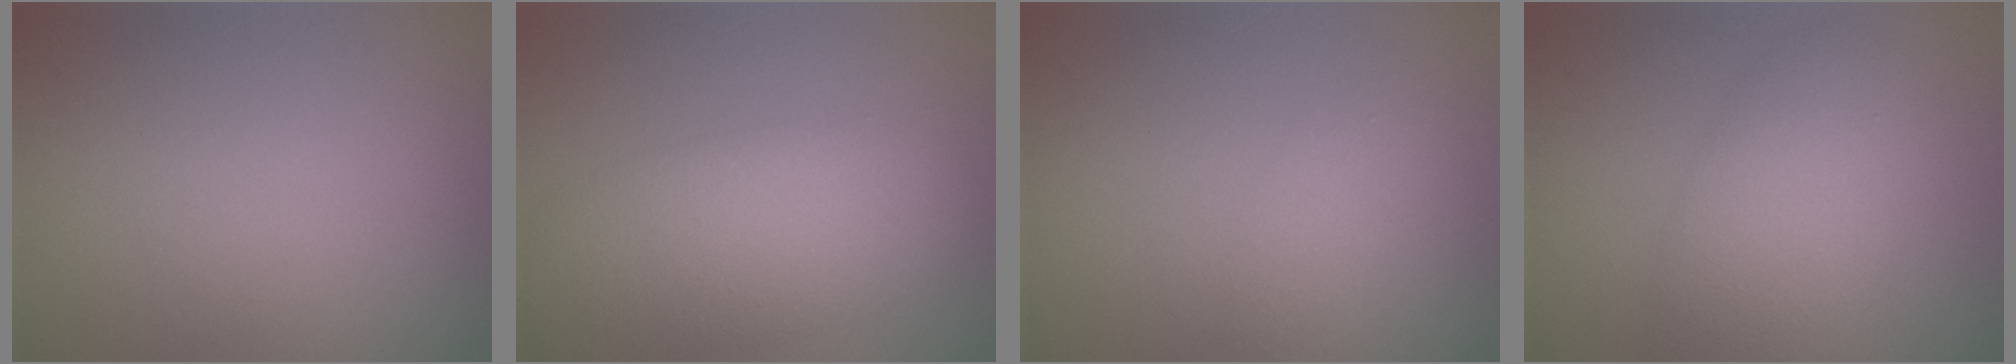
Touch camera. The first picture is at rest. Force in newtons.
{"total": 7.2, "press": 7.2, "slide": 0.1}
{"total": 1.9, "press": 1.9, "slide": 0.1}
{"total": 5.5, "press": 5.5, "slide": 0.2}